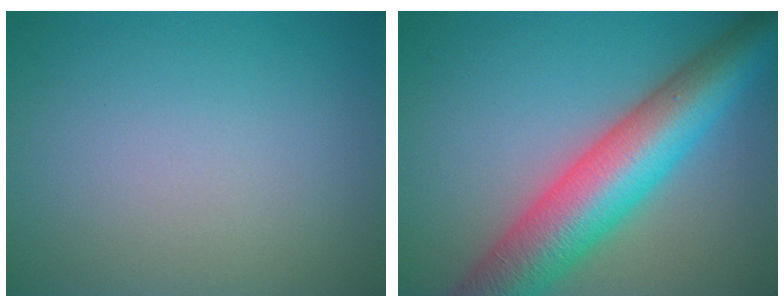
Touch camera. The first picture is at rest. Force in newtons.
{"total": 11.0, "press": 11.0, "slide": 0.3}